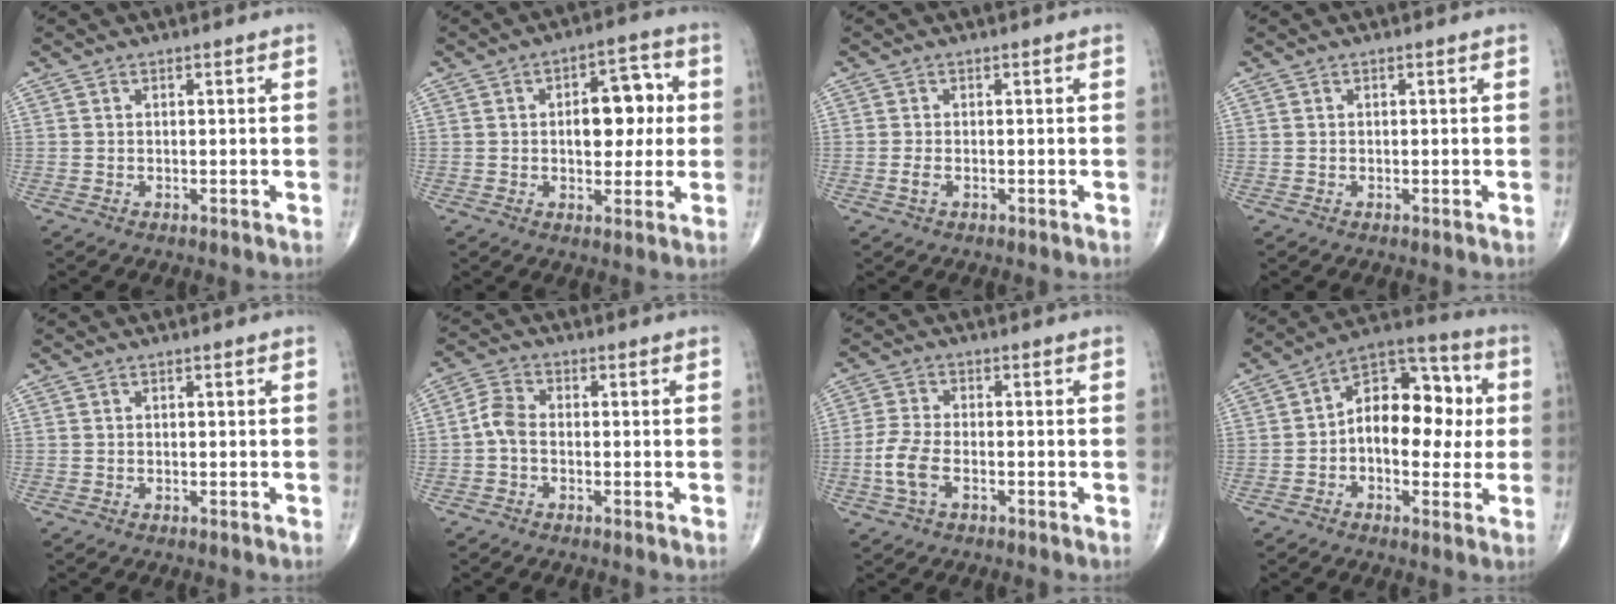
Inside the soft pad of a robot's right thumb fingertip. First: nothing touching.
{"total": 10.2, "force": [1.0, 5.9, 8.3], "torque": [-0.076, 0.015, 0.013]}
{"total": 1.5, "force": [-0.5, 0.8, 1.2], "torque": [-0.027, 0.003, -0.010]}
{"total": 0.0}
{"total": 0.0}
{"total": 4.0, "force": [-0.9, 2.5, 3.0], "torque": [-0.058, 0.013, -0.028]}
{"total": 6.0, "force": [-2.0, 3.1, 4.7], "torque": [-0.112, 0.014, -0.042]}
{"total": 15.6, "force": [0.3, 9.6, 12.3], "torque": [-0.141, 0.037, -0.006]}